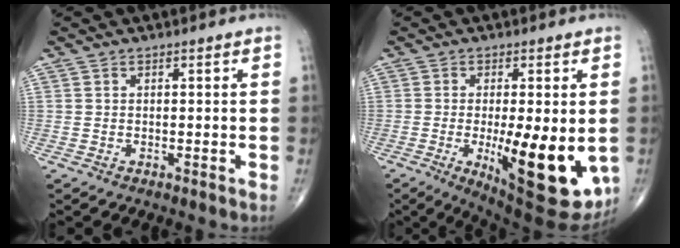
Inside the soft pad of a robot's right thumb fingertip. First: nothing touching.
{"total": 17.3, "force": [-3.0, 5.5, 16.1], "torque": [-0.211, -0.030, -0.023]}